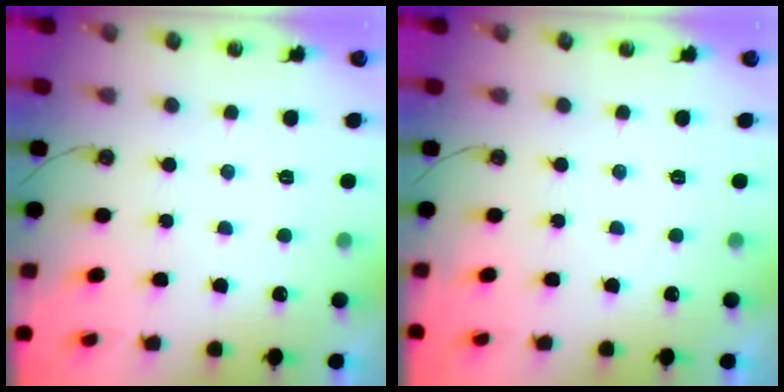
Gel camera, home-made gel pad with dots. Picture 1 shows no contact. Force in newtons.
{"total": 0.0}